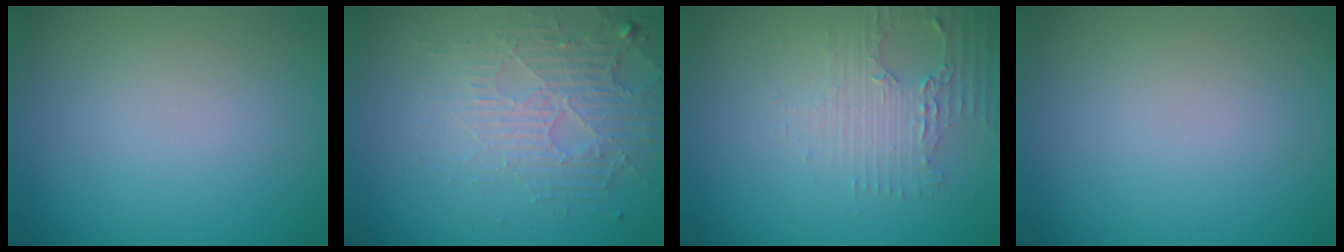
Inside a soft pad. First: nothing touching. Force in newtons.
{"total": 5.2, "press": 3.3, "slide": 4.1}
{"total": 2.9, "press": 2.5, "slide": 1.5}
{"total": 0.0}